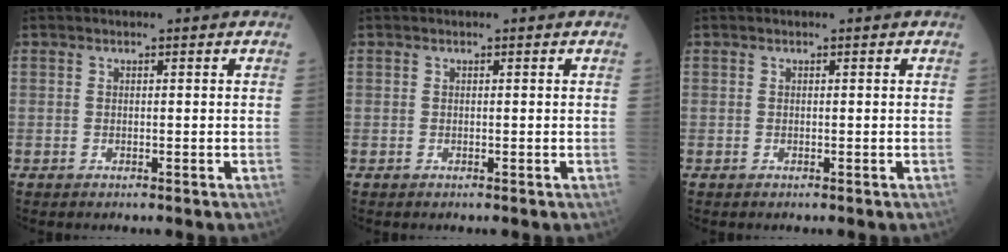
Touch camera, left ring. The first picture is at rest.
{"total": 0.0}
{"total": 0.0}